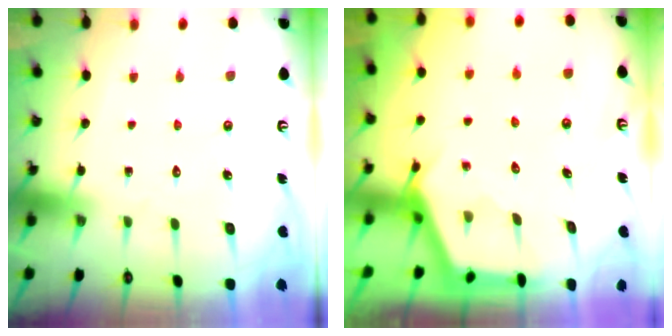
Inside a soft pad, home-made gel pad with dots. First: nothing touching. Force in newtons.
{"total": 3.0, "press": 2.9, "slide": 0.4}